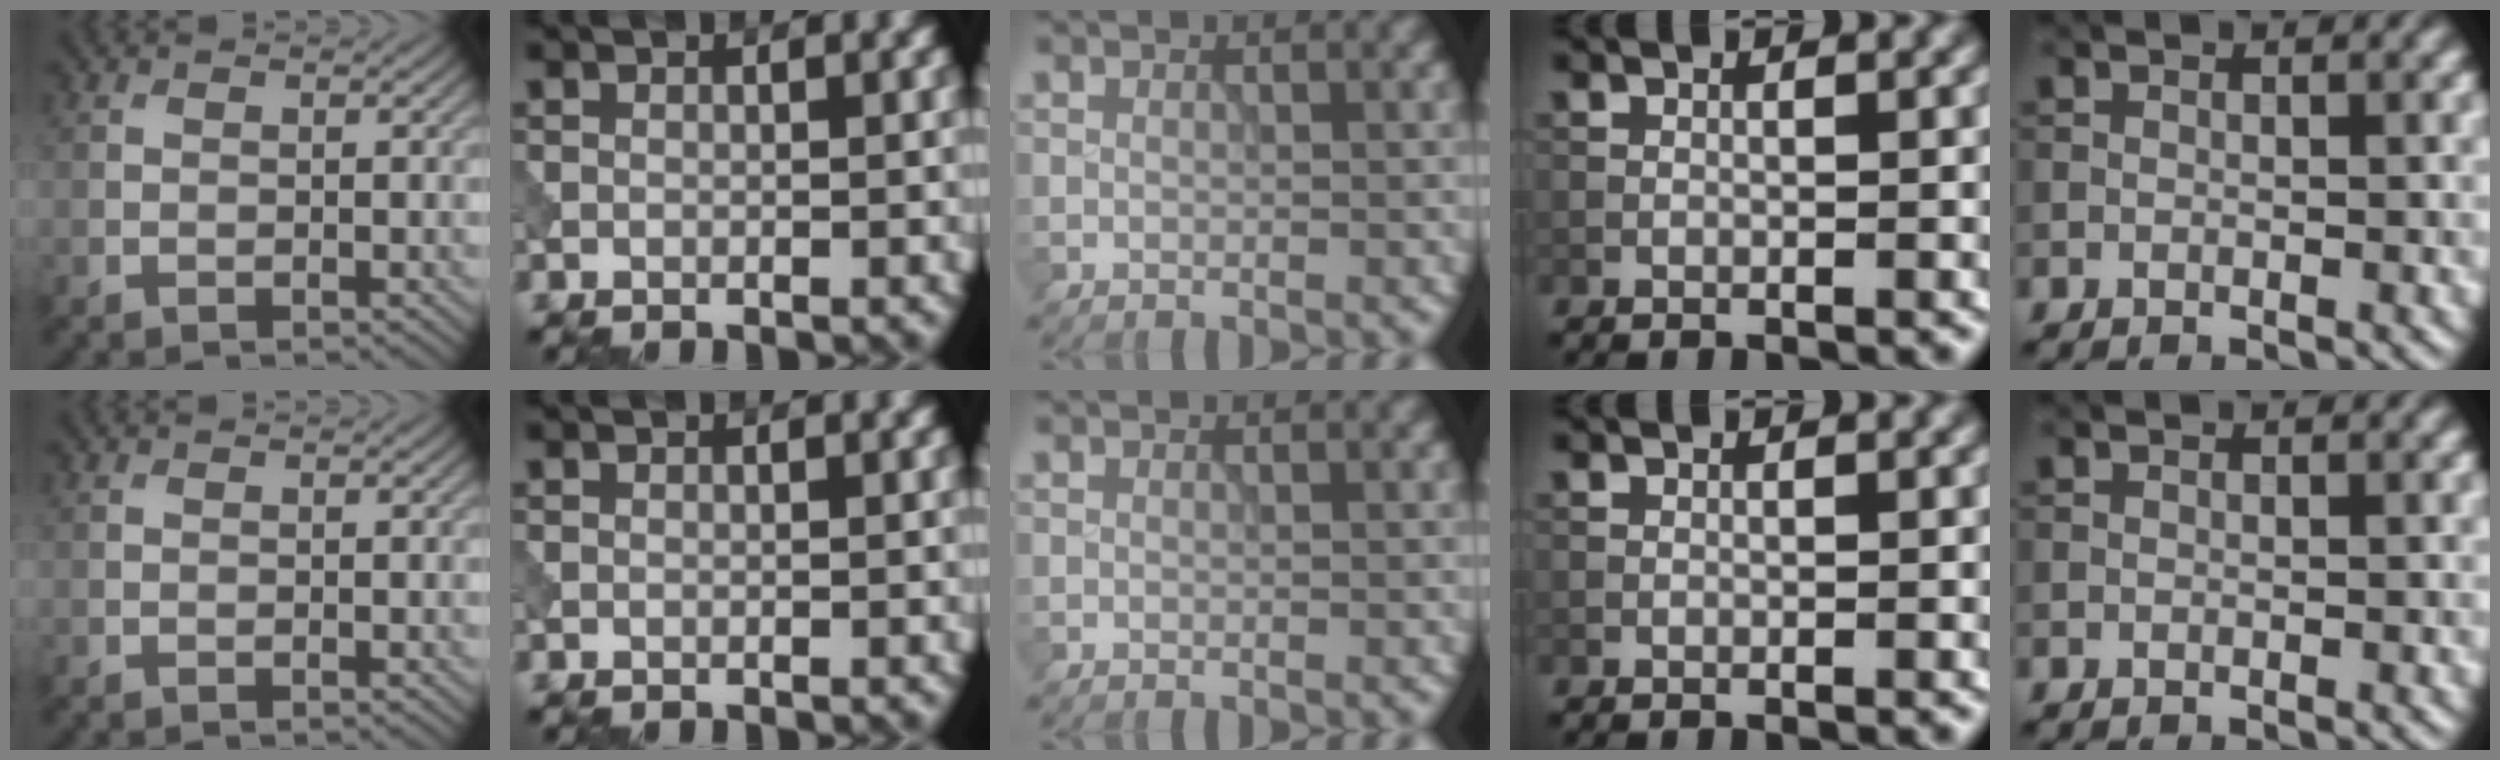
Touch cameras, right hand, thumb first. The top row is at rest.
{}